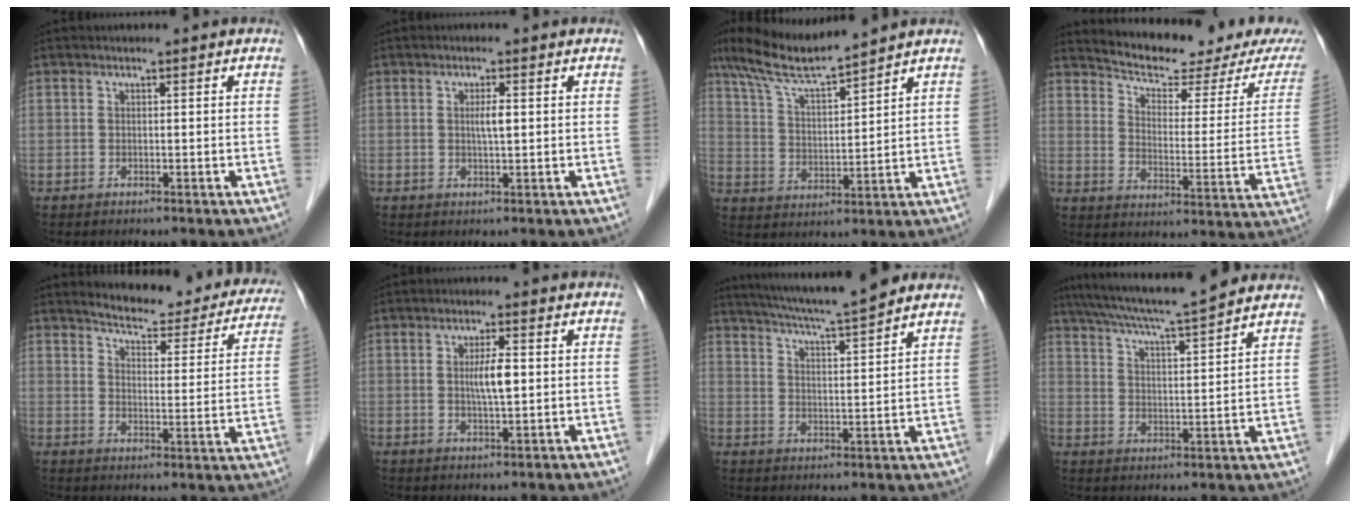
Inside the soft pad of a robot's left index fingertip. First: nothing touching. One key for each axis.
{"total": 2.0, "fx": 0.3, "fy": 0.2, "fz": 2.0, "tx": -0.036, "ty": 0.000, "tz": 0.005}
{"total": 10.0, "fx": 8.7, "fy": -0.3, "fz": 4.9, "tx": -0.101, "ty": 0.009, "tz": 0.164}
{"total": 16.8, "fx": 15.2, "fy": 2.3, "fz": 6.8, "tx": -0.090, "ty": -0.035, "tz": 0.196}
{"total": 17.9, "fx": 16.3, "fy": 4.5, "fz": 5.9, "tx": -0.052, "ty": -0.032, "tz": 0.184}
{"total": 3.9, "fx": 0.3, "fy": 0.5, "fz": 3.8, "tx": -0.067, "ty": 0.000, "tz": 0.005}
{"total": 14.2, "fx": 12.4, "fy": 0.3, "fz": 7.0, "tx": -0.122, "ty": 0.018, "tz": 0.183}
{"total": 17.3, "fx": 14.9, "fy": 0.9, "fz": 8.6, "tx": -0.147, "ty": 0.032, "tz": 0.223}